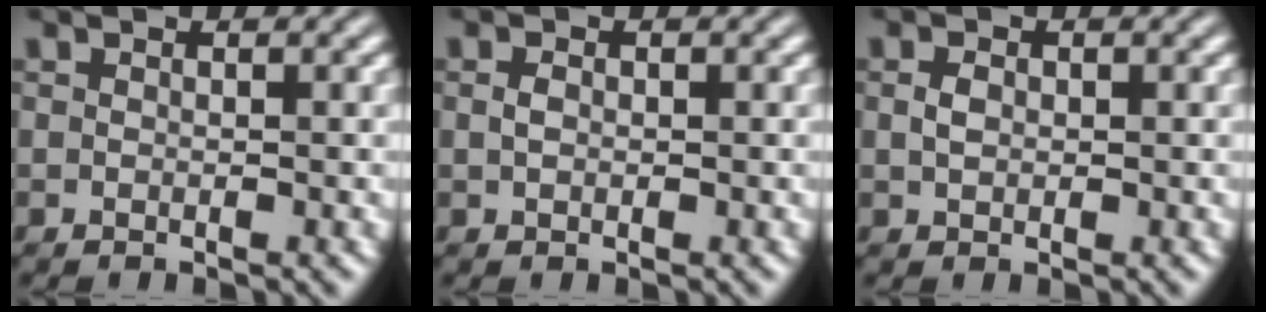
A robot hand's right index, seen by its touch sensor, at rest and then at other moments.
{"total": 0.8, "force": [0.0, -0.7, 0.3], "torque": [-0.003, -0.006, 0.008]}
{"total": 0.7, "force": [0.2, -0.5, 0.5], "torque": [-0.003, -0.006, 0.012]}